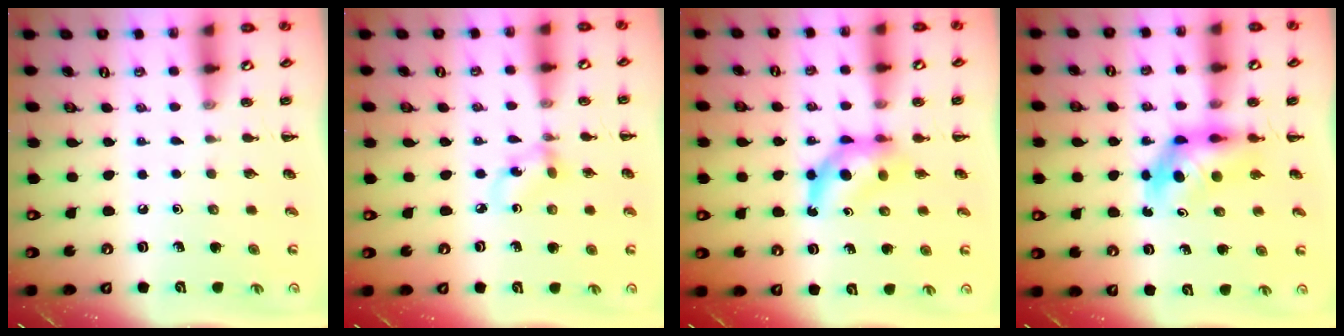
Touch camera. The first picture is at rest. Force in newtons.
{"total": 3.7, "press": 3.6, "slide": 0.7}
{"total": 6.1, "press": 6.0, "slide": 1.1}
{"total": 5.0, "press": 5.0, "slide": 0.9}